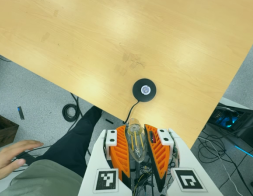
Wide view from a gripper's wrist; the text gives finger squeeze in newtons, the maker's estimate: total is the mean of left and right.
{"total": 19.5, "left": 20.7, "right": 18.3}